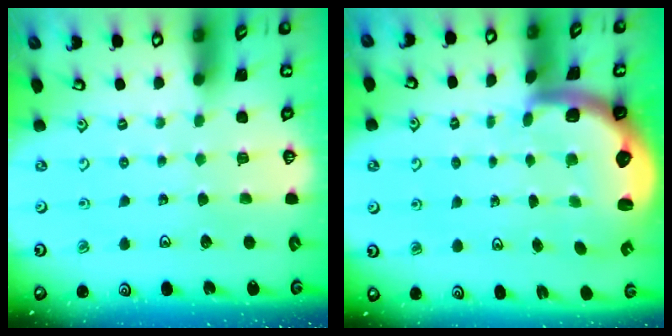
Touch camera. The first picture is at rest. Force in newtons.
{"total": 2.8, "press": 2.5, "slide": 1.4}